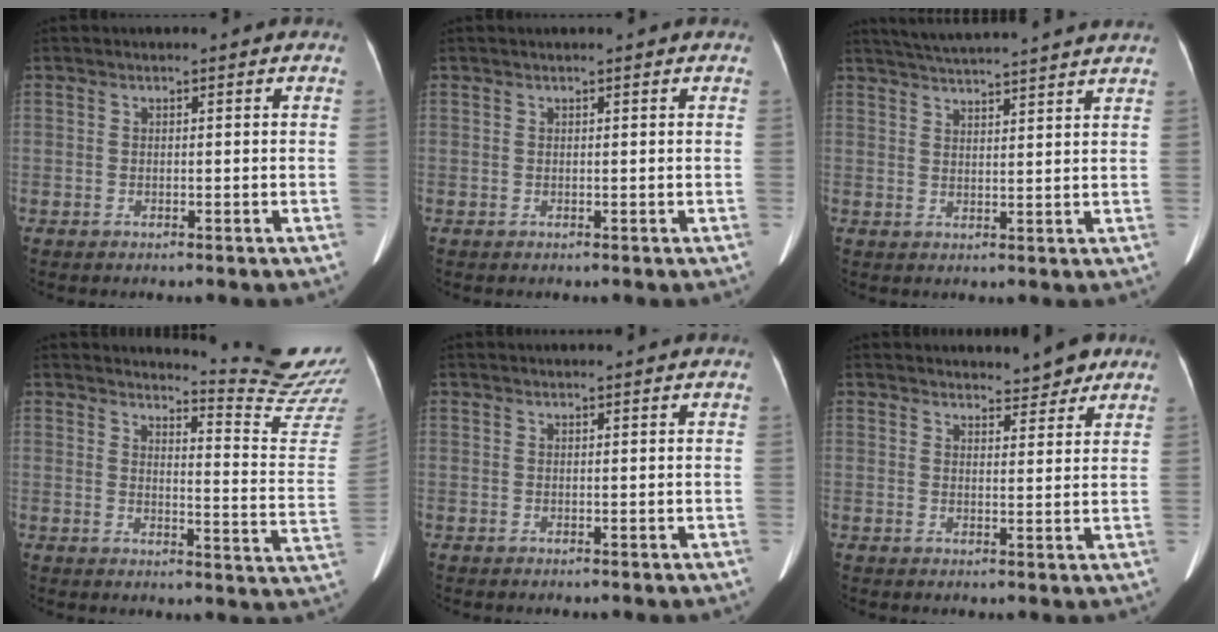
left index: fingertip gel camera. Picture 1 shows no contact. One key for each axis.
{"total": 1.2, "fx": 1.1, "fy": -0.1, "fz": 0.6, "tx": -0.008, "ty": 0.019, "tz": 0.018}
{"total": 14.5, "fx": 13.4, "fy": -0.6, "fz": 5.5, "tx": -0.102, "ty": 0.010, "tz": 0.184}
{"total": 14.5, "fx": 14.2, "fy": -2.5, "fz": 1.5, "tx": -0.020, "ty": -0.153, "tz": 0.154}
{"total": 2.9, "fx": 2.8, "fy": -0.4, "fz": 0.9, "tx": -0.011, "ty": 0.018, "tz": 0.036}
{"total": 4.5, "fx": 4.2, "fy": 1.1, "fz": 0.9, "tx": -0.013, "ty": -0.005, "tz": 0.049}